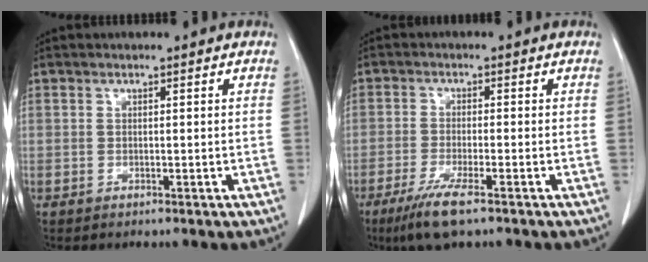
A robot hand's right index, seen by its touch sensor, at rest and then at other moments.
{"total": 6.2, "force": [-3.9, 0.5, 4.7], "torque": [-0.093, -0.016, -0.068]}